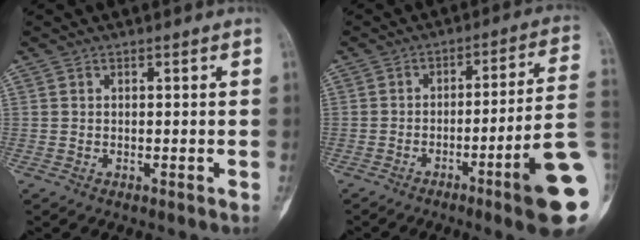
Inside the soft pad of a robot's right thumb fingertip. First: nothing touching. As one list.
[{"total": 15.2, "force": [-5.5, 0.3, 14.1], "torque": [-0.154, 0.026, -0.082]}]